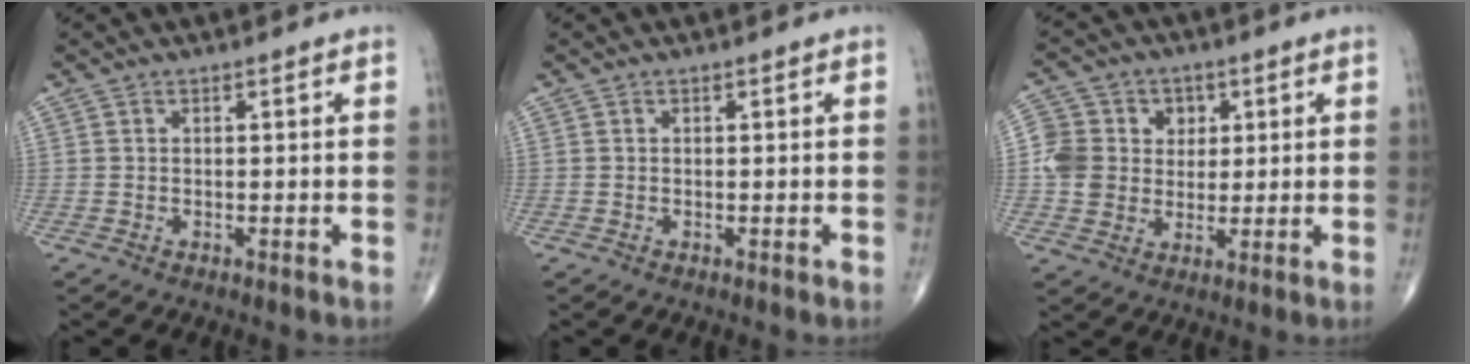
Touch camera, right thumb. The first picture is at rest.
{"total": 0.0}
{"total": 9.8, "force": [1.7, 8.9, 3.7], "torque": [-0.035, 0.006, 0.029]}